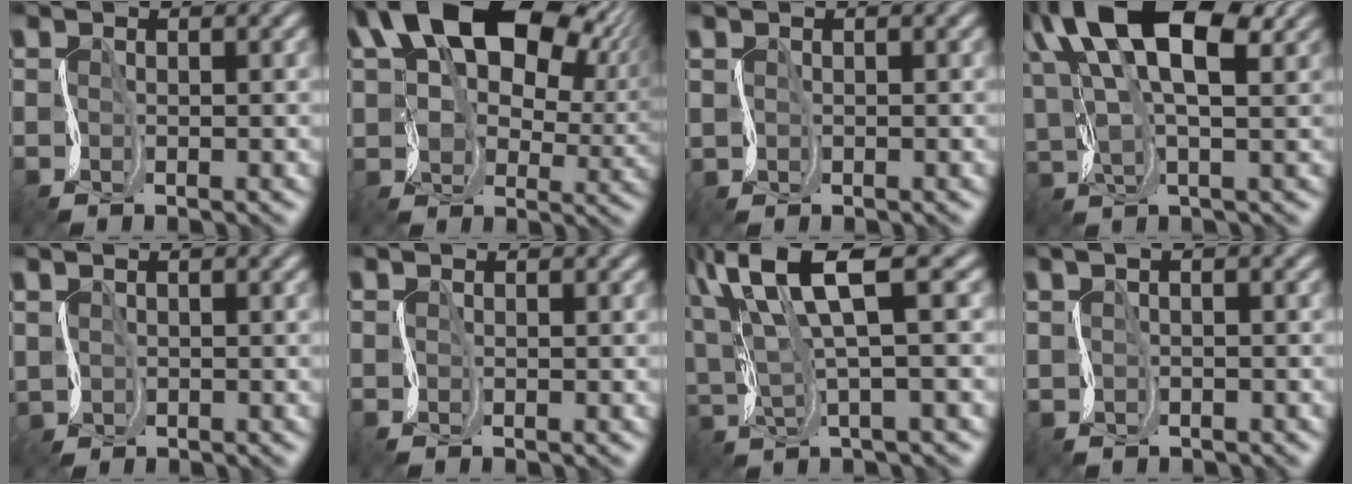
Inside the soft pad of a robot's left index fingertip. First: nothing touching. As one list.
[{"total": 17.7, "force": [8.5, 11.0, 11.0], "torque": [-0.184, 0.041, 0.149]}, {"total": 1.1, "force": [0.6, 0.3, -0.8], "torque": [0.022, 0.004, 0.012]}, {"total": 12.8, "force": [6.7, 5.8, 9.3], "torque": [-0.175, 0.036, 0.109]}, {"total": 1.4, "force": [0.7, 0.8, -0.8], "torque": [0.014, 0.003, 0.015]}, {"total": 0.0}, {"total": 8.8, "force": [4.4, 1.7, 7.4], "torque": [-0.159, 0.027, 0.091]}, {"total": 0.8, "force": [0.7, -0.1, -0.4], "torque": [0.002, 0.008, 0.017]}]